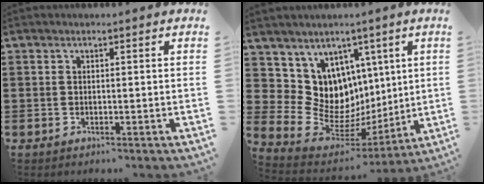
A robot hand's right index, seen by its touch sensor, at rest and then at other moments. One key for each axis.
{"total": 9.1, "fx": 1.6, "fy": 8.9, "fz": 1.3, "tx": -0.084, "ty": -0.050, "tz": 0.039}